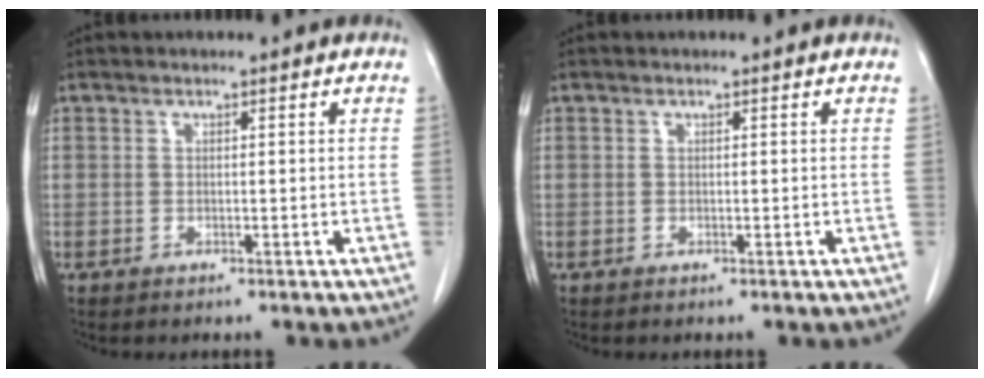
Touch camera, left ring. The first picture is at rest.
{"total": 0.0}